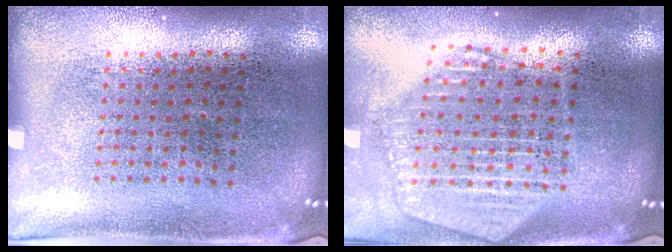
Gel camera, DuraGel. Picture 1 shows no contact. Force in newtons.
{"total": 2.3, "press": 2.0, "slide": 1.1}